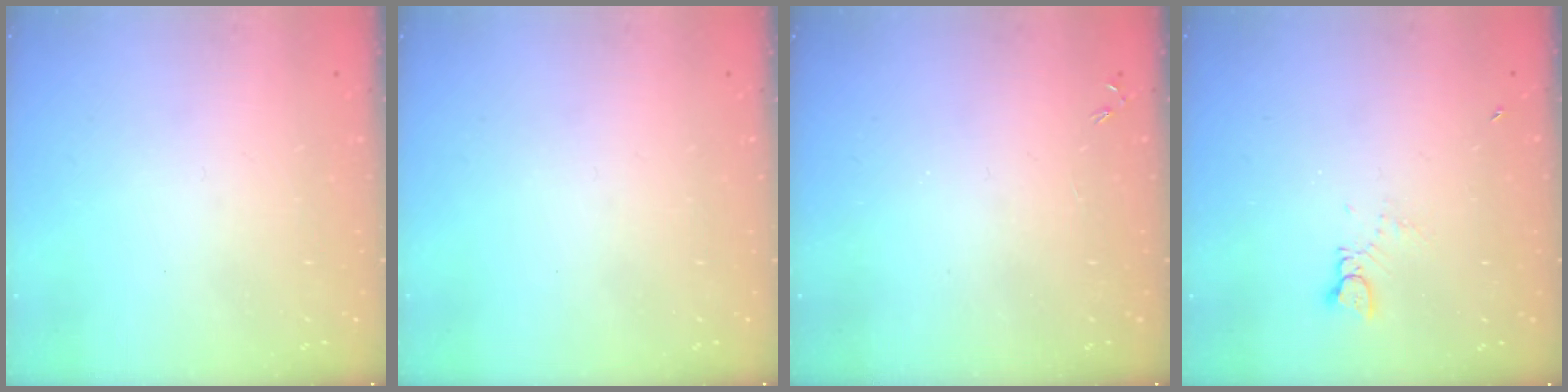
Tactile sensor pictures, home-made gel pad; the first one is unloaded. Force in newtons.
{"total": 0.0}
{"total": 0.0}
{"total": 1.5, "press": 1.4, "slide": 0.2}